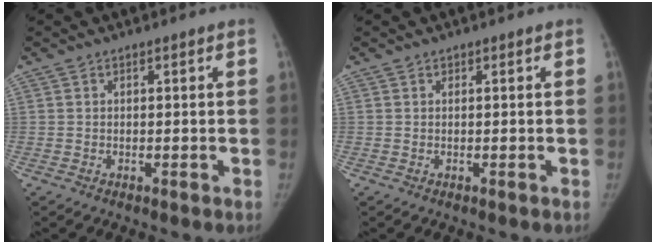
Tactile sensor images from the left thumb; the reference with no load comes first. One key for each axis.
{"total": 0.0}